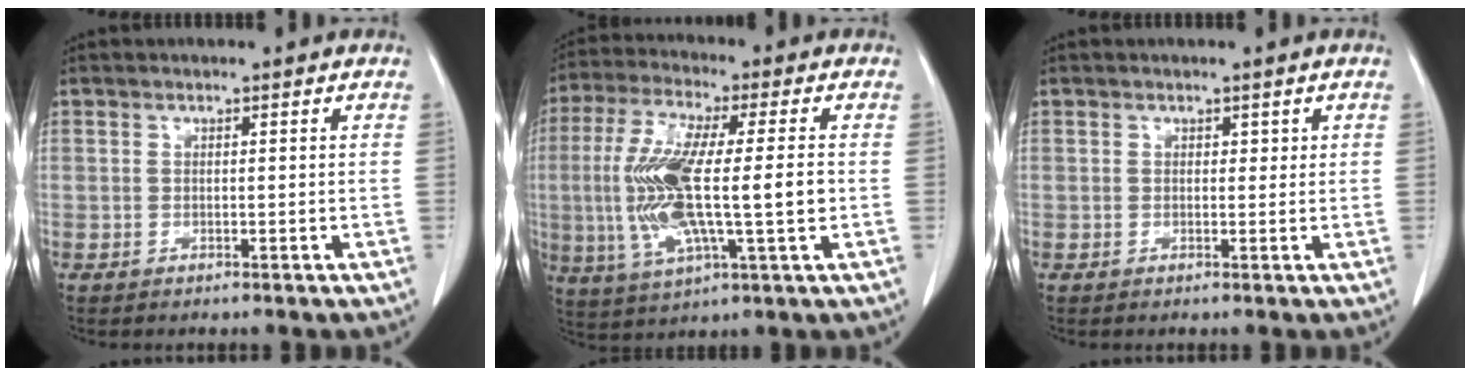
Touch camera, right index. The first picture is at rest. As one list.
[{"total": 15.5, "force": [-0.9, 2.6, 15.2], "torque": [-0.308, -0.003, -0.015]}, {"total": 1.0, "force": [0.5, 0.7, 0.4], "torque": [0.004, 0.002, 0.003]}]